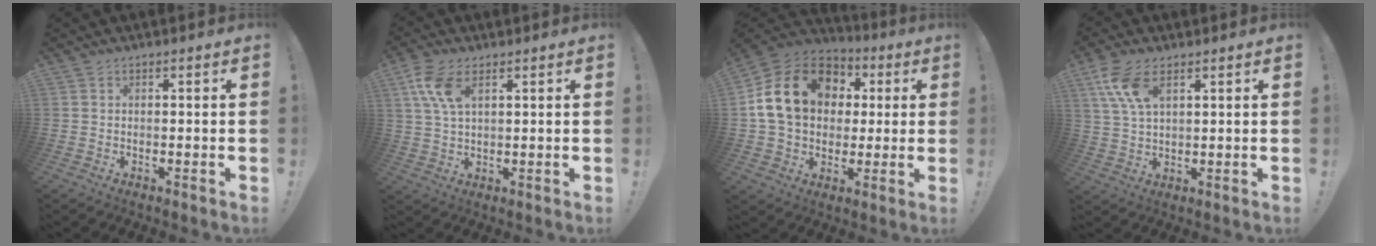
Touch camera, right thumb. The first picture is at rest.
{"total": 8.6, "force": [3.9, 4.1, 6.4], "torque": [-0.131, -0.007, 0.073]}
{"total": 20.2, "force": [5.1, 15.2, 12.2], "torque": [-0.200, -0.004, 0.107]}
{"total": 10.0, "force": [4.9, 4.9, 7.2], "torque": [-0.147, -0.013, 0.091]}